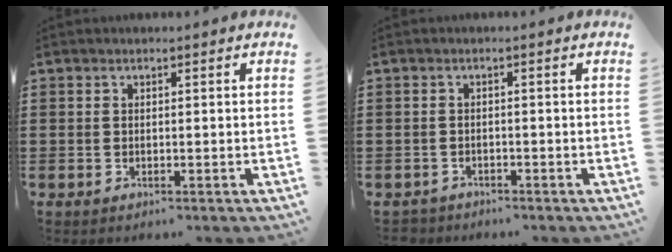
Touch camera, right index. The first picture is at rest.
{"total": 1.1, "force": [-1.0, 0.3, -0.2], "torque": [-0.002, 0.004, -0.024]}